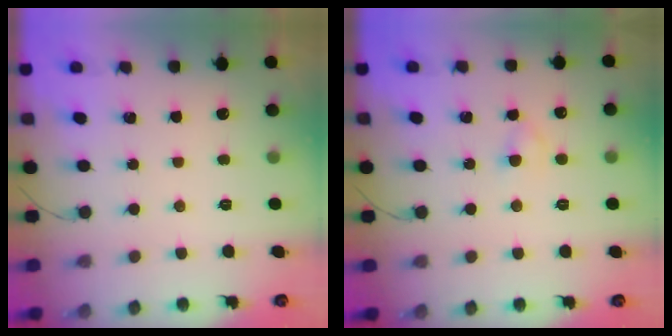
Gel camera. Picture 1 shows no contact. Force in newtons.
{"total": 1.9, "press": 1.7, "slide": 0.8}